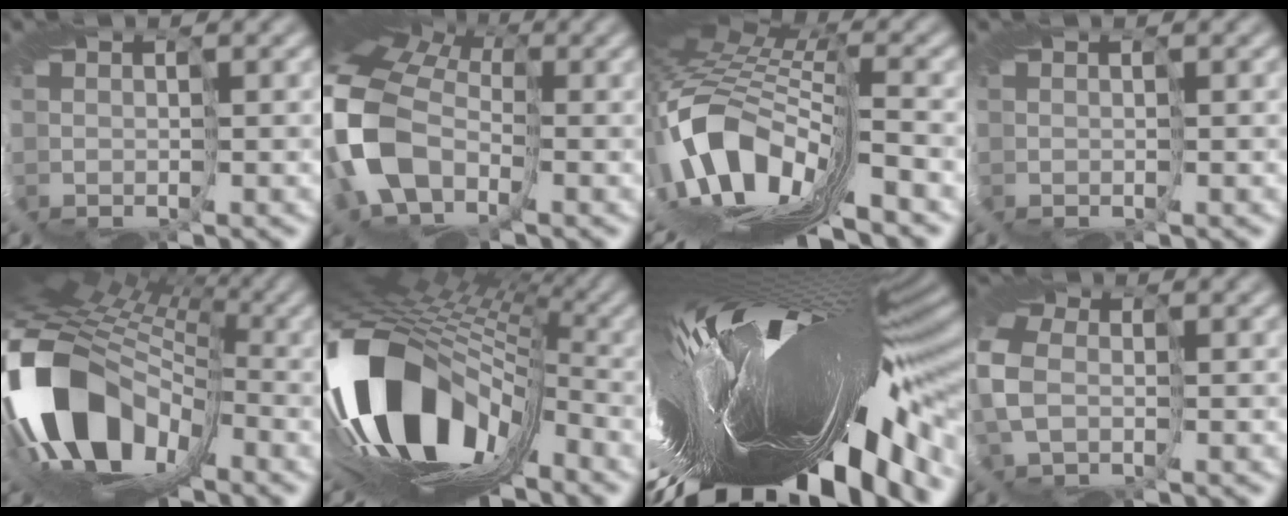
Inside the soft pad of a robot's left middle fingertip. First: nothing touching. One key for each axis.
{"total": 13.7, "fx": -1.3, "fy": 9.2, "fz": 10.0, "tx": -0.234, "ty": -0.026, "tz": -0.026}
{"total": 13.8, "fx": -5.9, "fy": 6.1, "fz": 10.9, "tx": -0.257, "ty": -0.018, "tz": -0.109}
{"total": 0.0}
{"total": 16.3, "fx": -6.0, "fy": 9.7, "fz": 11.6, "tx": -0.240, "ty": -0.043, "tz": -0.118}
{"total": 16.2, "fx": -4.9, "fy": 8.5, "fz": 12.9, "tx": -0.242, "ty": -0.039, "tz": -0.095}
{"total": 18.3, "fx": -5.6, "fy": 4.8, "fz": 16.8, "tx": -0.274, "ty": -0.031, "tz": -0.118}
{"total": 7.0, "fx": -0.6, "fy": 5.2, "fz": 4.6, "tx": -0.123, "ty": -0.013, "tz": -0.010}